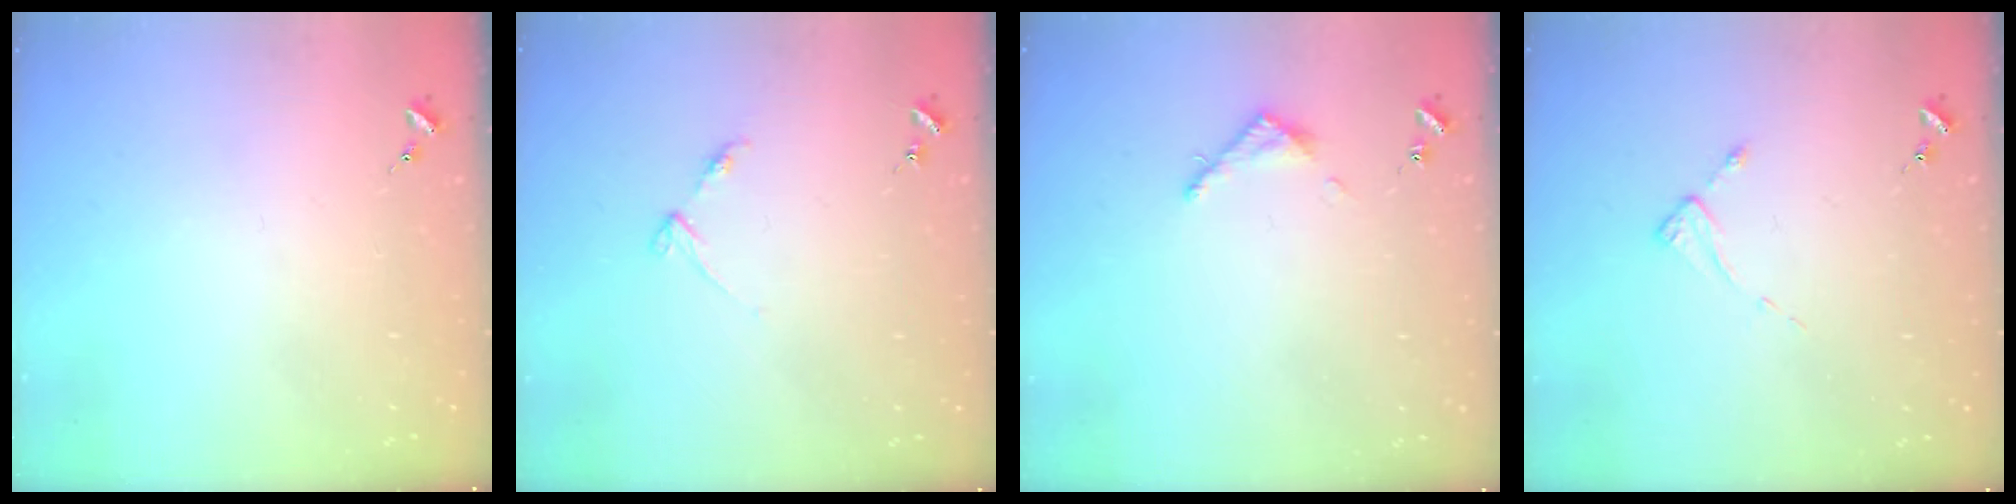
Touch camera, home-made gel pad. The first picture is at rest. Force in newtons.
{"total": 3.6, "press": 3.5, "slide": 0.4}
{"total": 3.5, "press": 3.5, "slide": 0.3}
{"total": 2.6, "press": 2.6, "slide": 0.2}